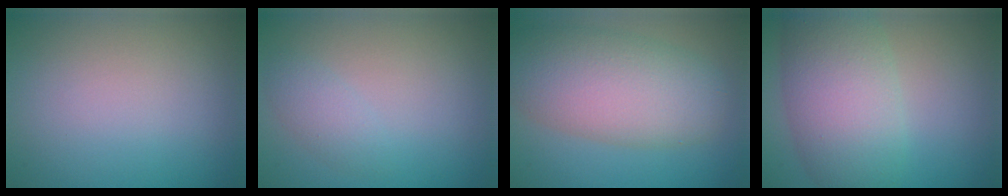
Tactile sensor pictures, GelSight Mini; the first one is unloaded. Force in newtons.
{"total": 1.6, "press": 1.6, "slide": 0.0}
{"total": 7.7, "press": 7.7, "slide": 0.6}
{"total": 7.6, "press": 7.6, "slide": 0.3}